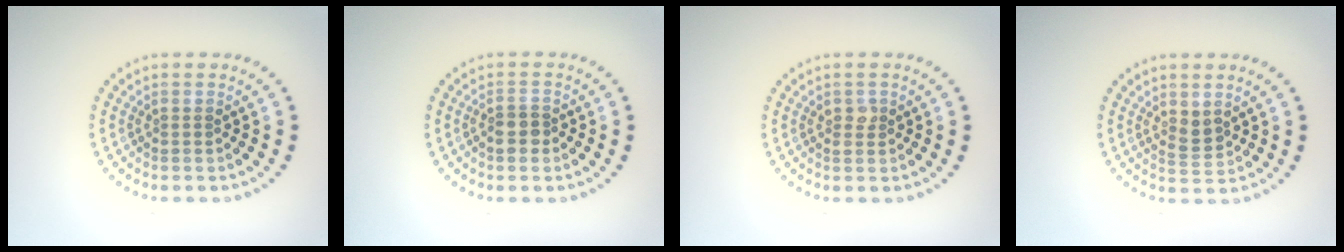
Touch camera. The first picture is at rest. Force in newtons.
{"total": 1.9, "press": 1.7, "slide": 0.8}
{"total": 1.1, "press": 1.1, "slide": 0.2}
{"total": 1.8, "press": 1.6, "slide": 0.9}